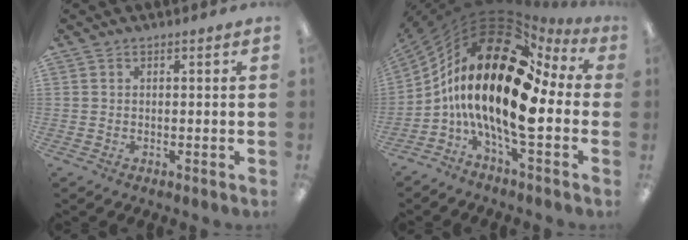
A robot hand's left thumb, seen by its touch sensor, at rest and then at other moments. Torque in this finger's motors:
{"motor_torque": [-0.20, 2.50, 1.58, -1.19, 0.99]}